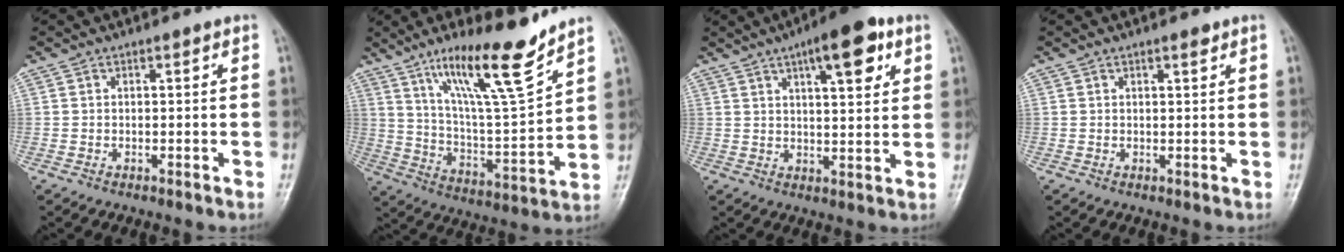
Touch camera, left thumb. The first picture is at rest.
{"total": 17.4, "force": [11.9, 2.2, 12.4], "torque": [-0.194, -0.073, 0.214]}
{"total": 11.8, "force": [5.8, 3.8, 9.5], "torque": [-0.117, -0.014, 0.080]}
{"total": 1.2, "force": [0.8, 0.3, 0.8], "torque": [-0.011, -0.005, 0.013]}